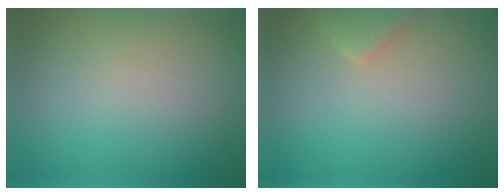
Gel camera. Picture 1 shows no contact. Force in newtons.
{"total": 1.6, "press": 1.6, "slide": 0.1}